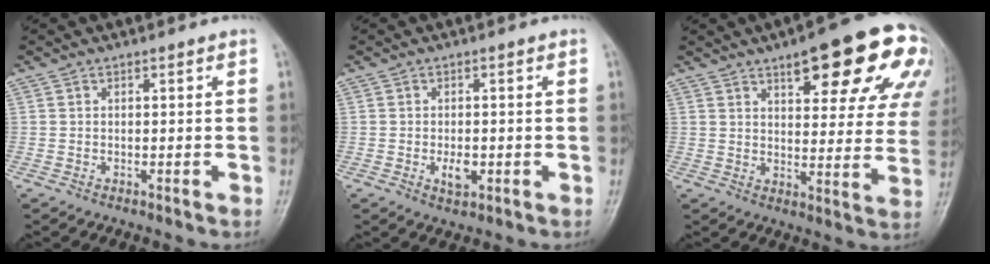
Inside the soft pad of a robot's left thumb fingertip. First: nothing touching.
{"total": 3.3, "force": [-0.8, 1.8, 2.6], "torque": [-0.039, -0.002, -0.011]}
{"total": 20.9, "force": [11.0, 6.9, 16.4], "torque": [-0.179, -0.023, 0.141]}